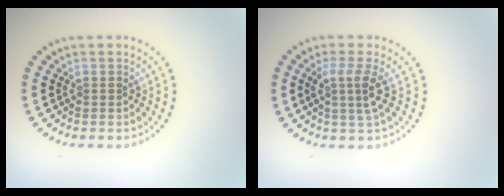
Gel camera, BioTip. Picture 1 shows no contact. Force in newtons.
{"total": 2.6, "press": 2.0, "slide": 1.8}